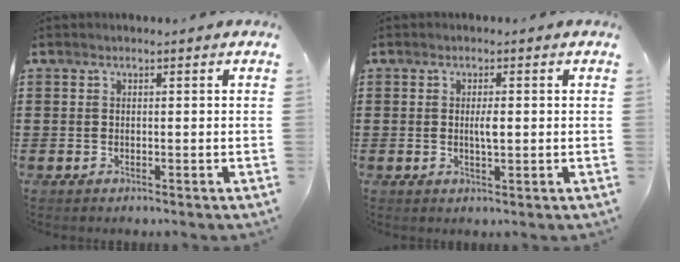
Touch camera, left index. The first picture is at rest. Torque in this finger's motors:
{"motor_torque": [0.80, 0.00, 0.08, 0.05]}